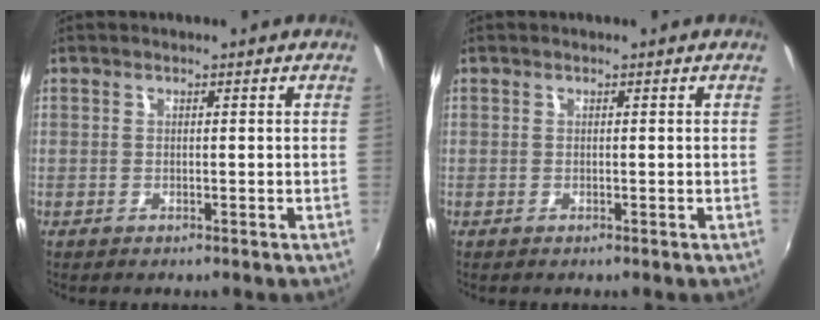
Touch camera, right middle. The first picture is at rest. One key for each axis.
{"total": 0.0}